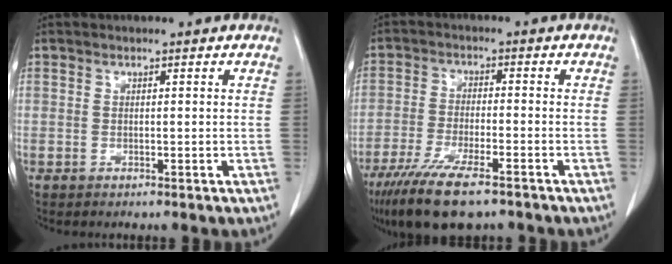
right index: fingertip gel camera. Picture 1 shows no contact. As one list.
[{"total": 11.7, "force": [-8.4, 2.4, 7.8], "torque": [-0.139, -0.028, -0.139]}]